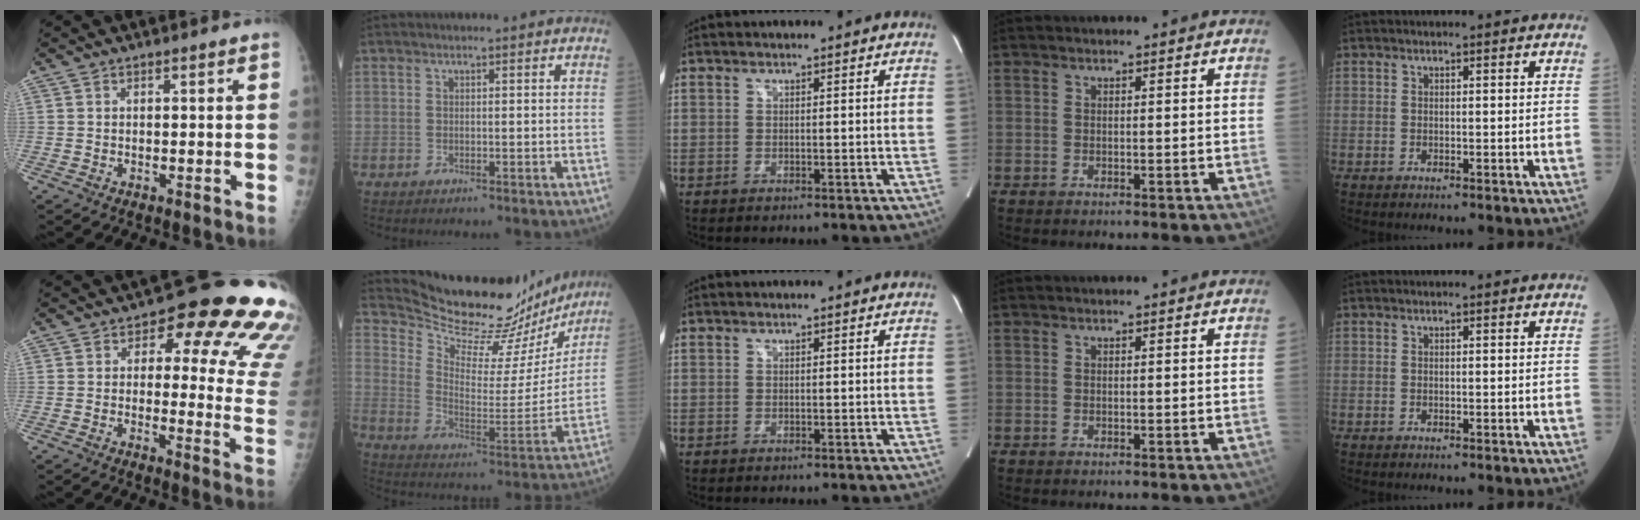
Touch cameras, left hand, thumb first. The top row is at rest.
{"thumb": {"total": 18.5, "force": [9.1, 8.4, 13.7], "torque": [-0.106, -0.039, 0.088]}, "index": {"total": 22.7, "force": [21.3, 5.4, 5.7], "torque": [-0.090, -0.061, 0.294]}}